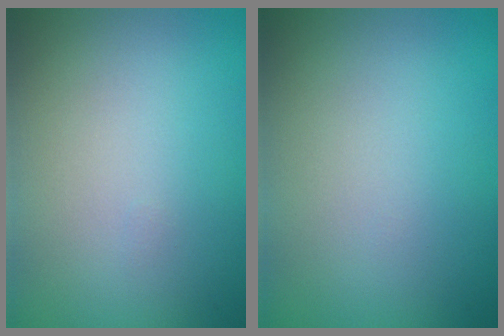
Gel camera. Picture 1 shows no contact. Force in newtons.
{"total": 0.0}